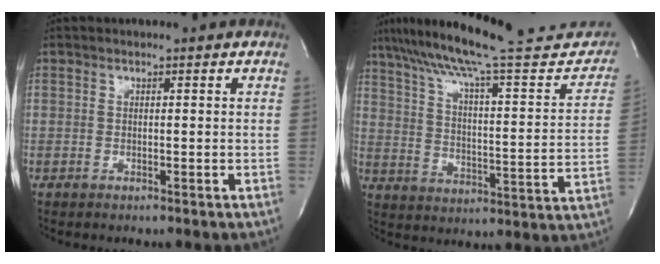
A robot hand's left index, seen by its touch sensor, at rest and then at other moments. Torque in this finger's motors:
{"motor_torque": [-0.19, -0.19, 0.41, 0.13]}